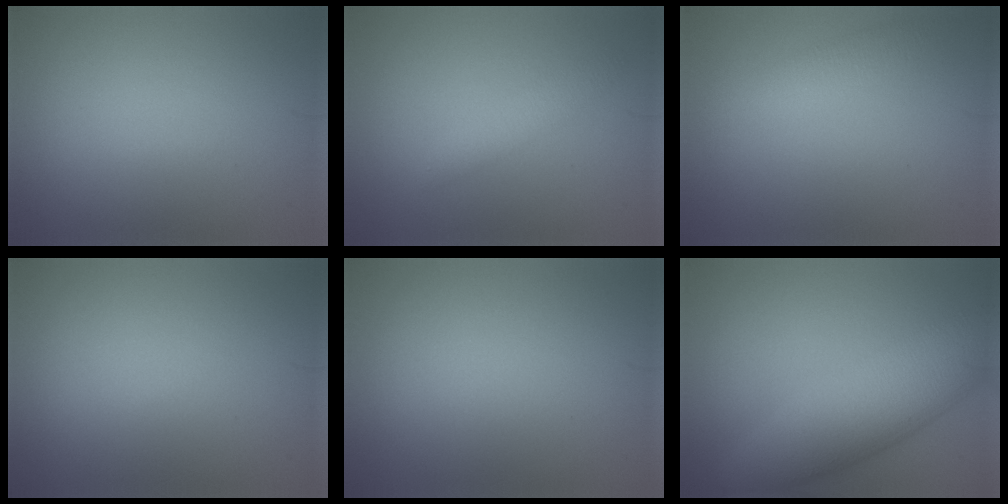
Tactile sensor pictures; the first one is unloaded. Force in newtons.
{"total": 1.7, "press": 1.7, "slide": 0.1}
{"total": 2.0, "press": 2.0, "slide": 0.1}
{"total": 0.0}
{"total": 0.0}
{"total": 7.9, "press": 7.9, "slide": 0.1}